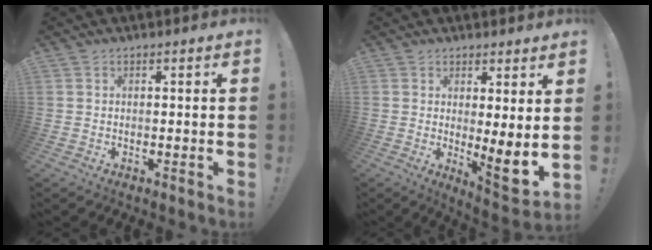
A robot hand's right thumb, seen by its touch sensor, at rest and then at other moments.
{"total": 6.7, "force": [1.5, 0.6, 6.5], "torque": [-0.073, -0.050, 0.027]}